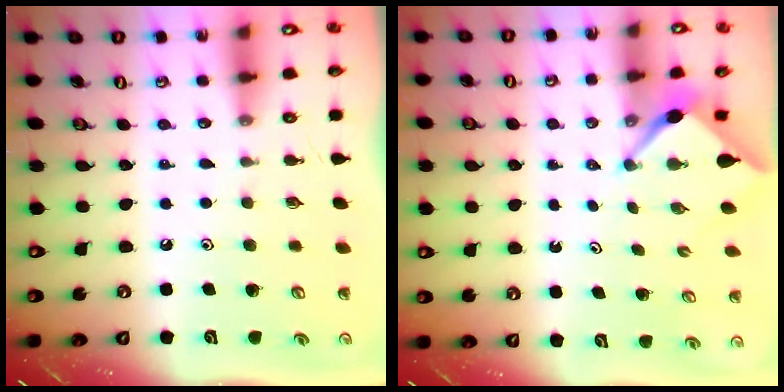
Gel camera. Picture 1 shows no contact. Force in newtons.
{"total": 2.5, "press": 2.5, "slide": 0.3}